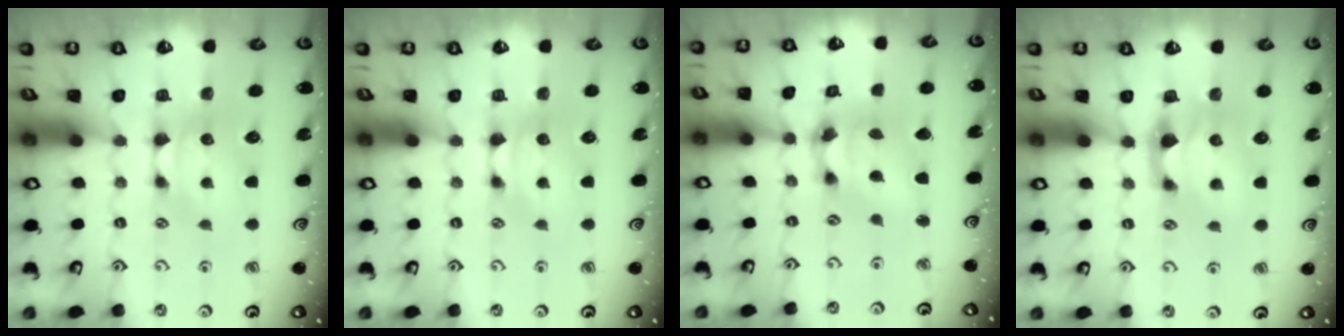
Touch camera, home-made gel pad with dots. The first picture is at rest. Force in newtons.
{"total": 0.0}
{"total": 6.2, "press": 5.7, "slide": 2.3}
{"total": 1.6, "press": 1.2, "slide": 1.1}